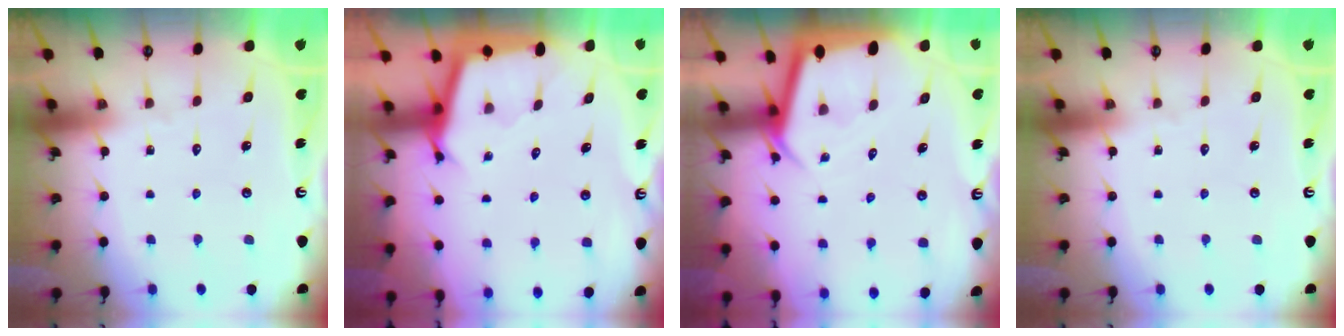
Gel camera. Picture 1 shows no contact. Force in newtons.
{"total": 2.6, "press": 2.6, "slide": 0.2}
{"total": 4.2, "press": 4.2, "slide": 0.5}
{"total": 0.0}